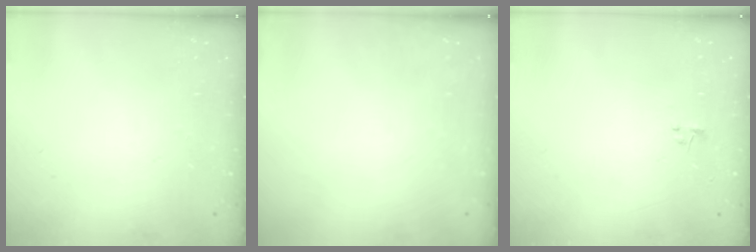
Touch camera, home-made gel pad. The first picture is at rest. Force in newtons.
{"total": 0.0}
{"total": 0.0}